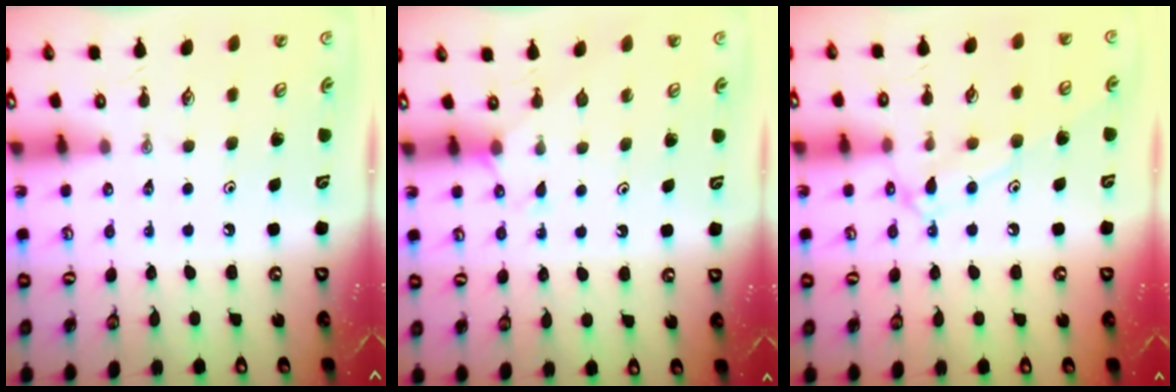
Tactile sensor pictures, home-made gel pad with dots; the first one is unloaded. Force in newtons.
{"total": 5.2, "press": 5.2, "slide": 0.6}
{"total": 12.5, "press": 12.5, "slide": 0.9}